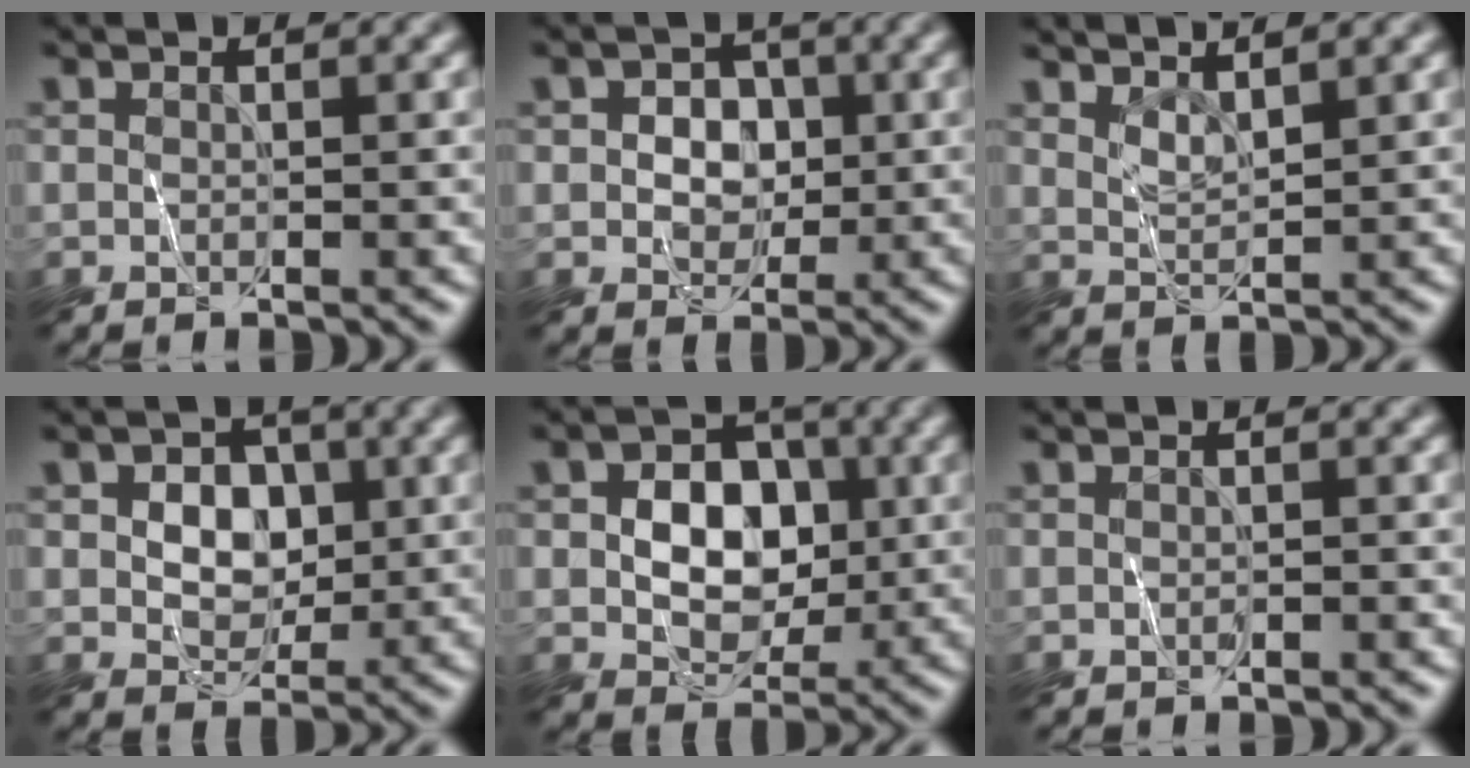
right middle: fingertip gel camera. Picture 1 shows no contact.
{"total": 3.6, "force": [0.2, 3.0, 2.1], "torque": [-0.018, 0.005, -0.002]}
{"total": 2.1, "force": [2.1, -0.4, 0.2], "torque": [-0.001, 0.000, 0.043]}
{"total": 4.4, "force": [0.5, 3.4, 2.8], "torque": [-0.037, 0.001, 0.006]}
{"total": 6.7, "force": [0.1, 4.9, 4.6], "torque": [-0.069, 0.002, -0.004]}
{"total": 0.6, "force": [-0.5, 0.2, 0.4], "torque": [-0.008, -0.005, -0.009]}